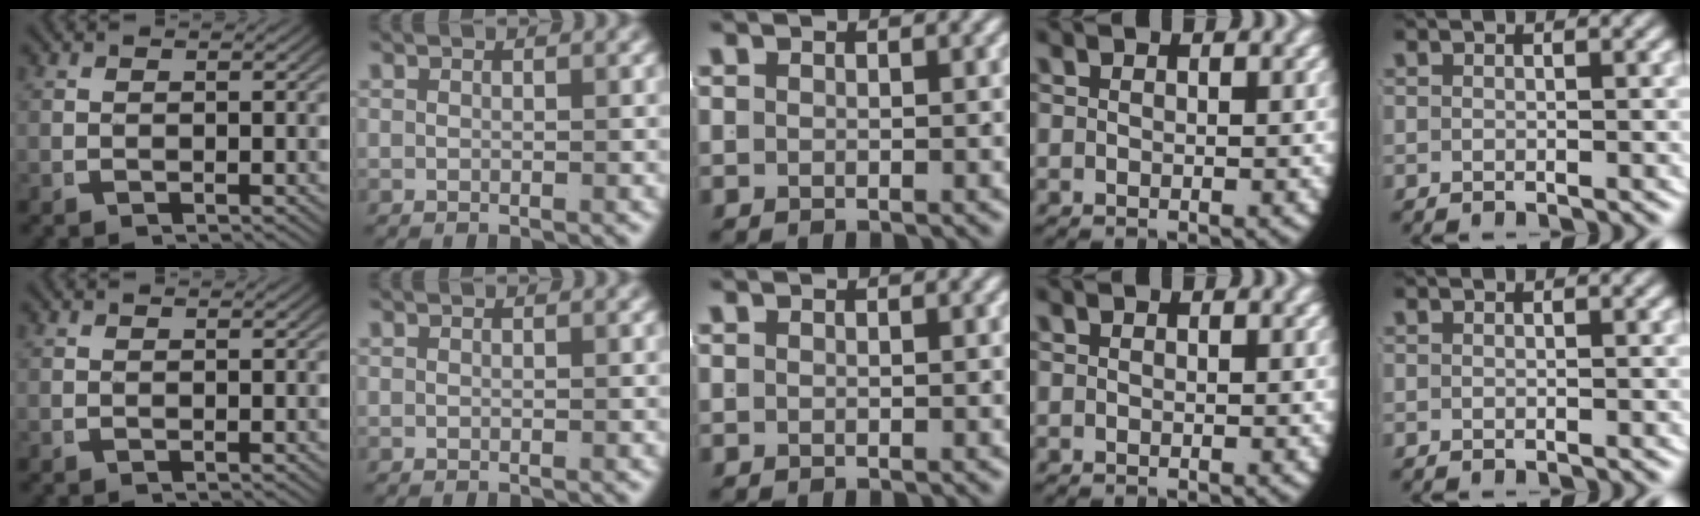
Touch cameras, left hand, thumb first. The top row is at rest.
{}